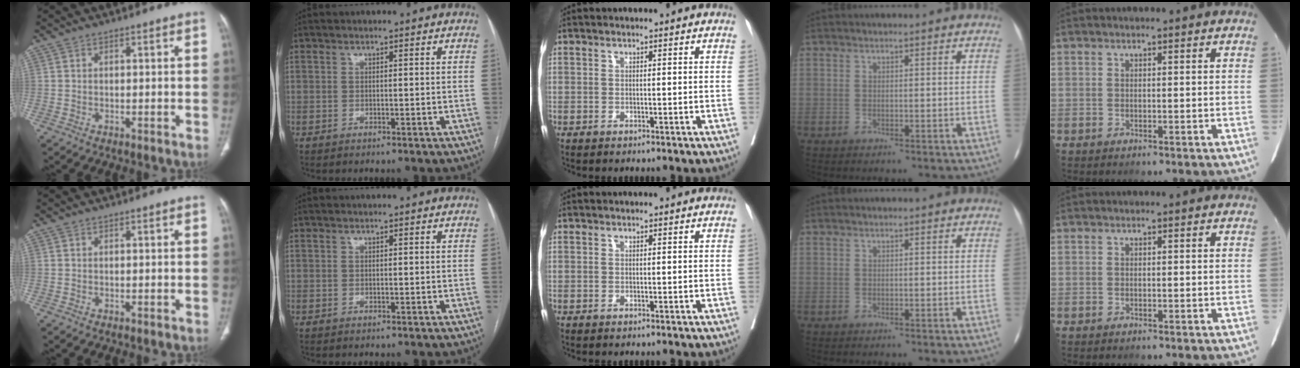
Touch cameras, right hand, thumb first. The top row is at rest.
{}